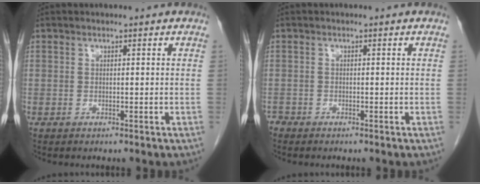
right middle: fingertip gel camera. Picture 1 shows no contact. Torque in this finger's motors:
{"motor_torque": [0.16, 0.02, 0.00, -0.02]}